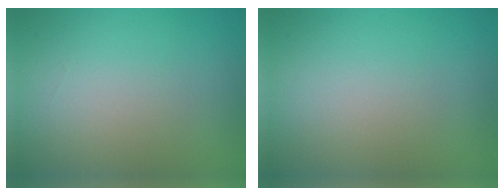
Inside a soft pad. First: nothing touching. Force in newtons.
{"total": 0.0}